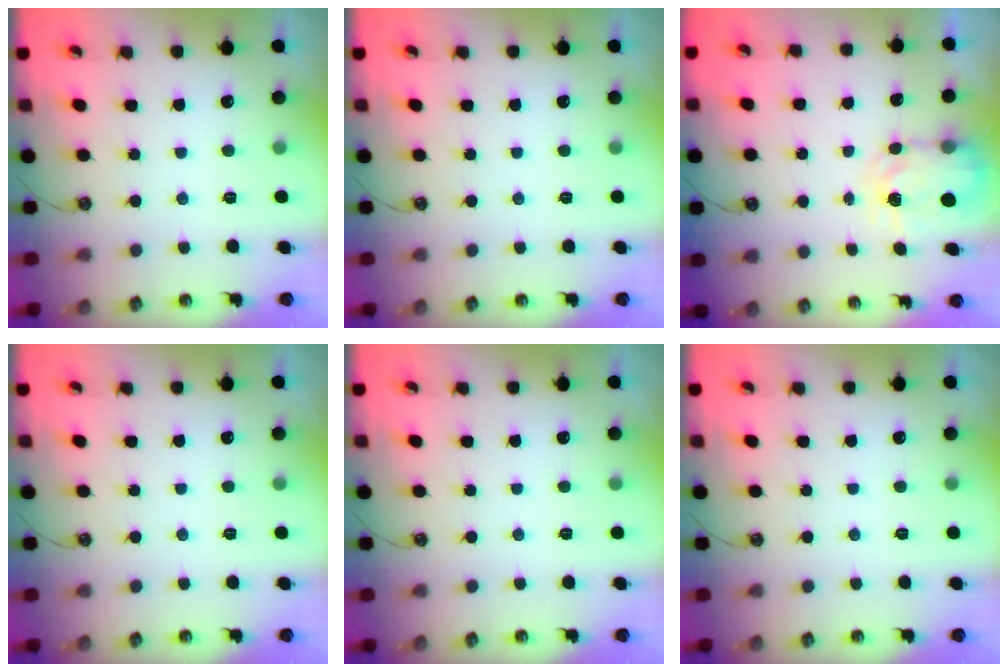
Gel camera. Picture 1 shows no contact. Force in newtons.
{"total": 0.0}
{"total": 4.5, "press": 4.5, "slide": 0.3}
{"total": 0.0}
{"total": 0.0}
{"total": 0.0}